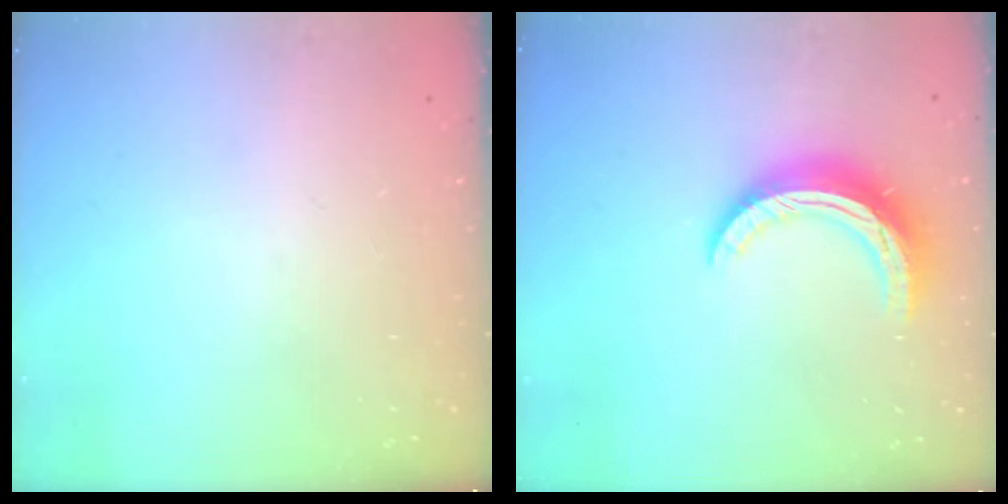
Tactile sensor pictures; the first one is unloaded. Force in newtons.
{"total": 11.8, "press": 11.8, "slide": 0.9}